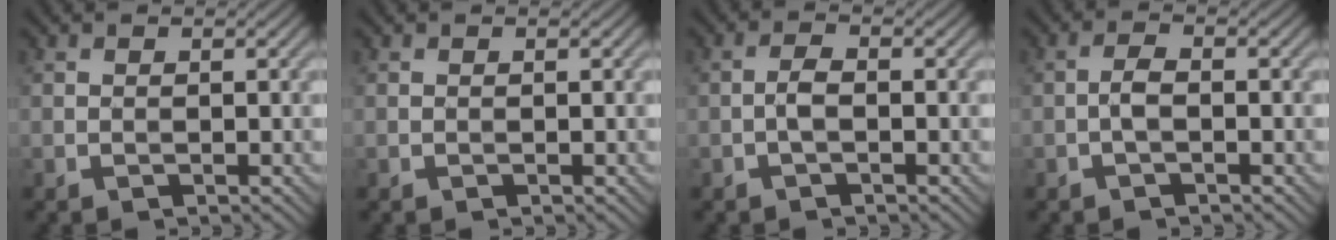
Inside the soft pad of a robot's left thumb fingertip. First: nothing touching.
{"total": 0.0}
{"total": 1.9, "force": [-0.7, 0.7, 1.6], "torque": [-0.033, 0.005, -0.018]}
{"total": 2.0, "force": [-0.7, 0.7, 1.7], "torque": [-0.034, 0.005, -0.019]}